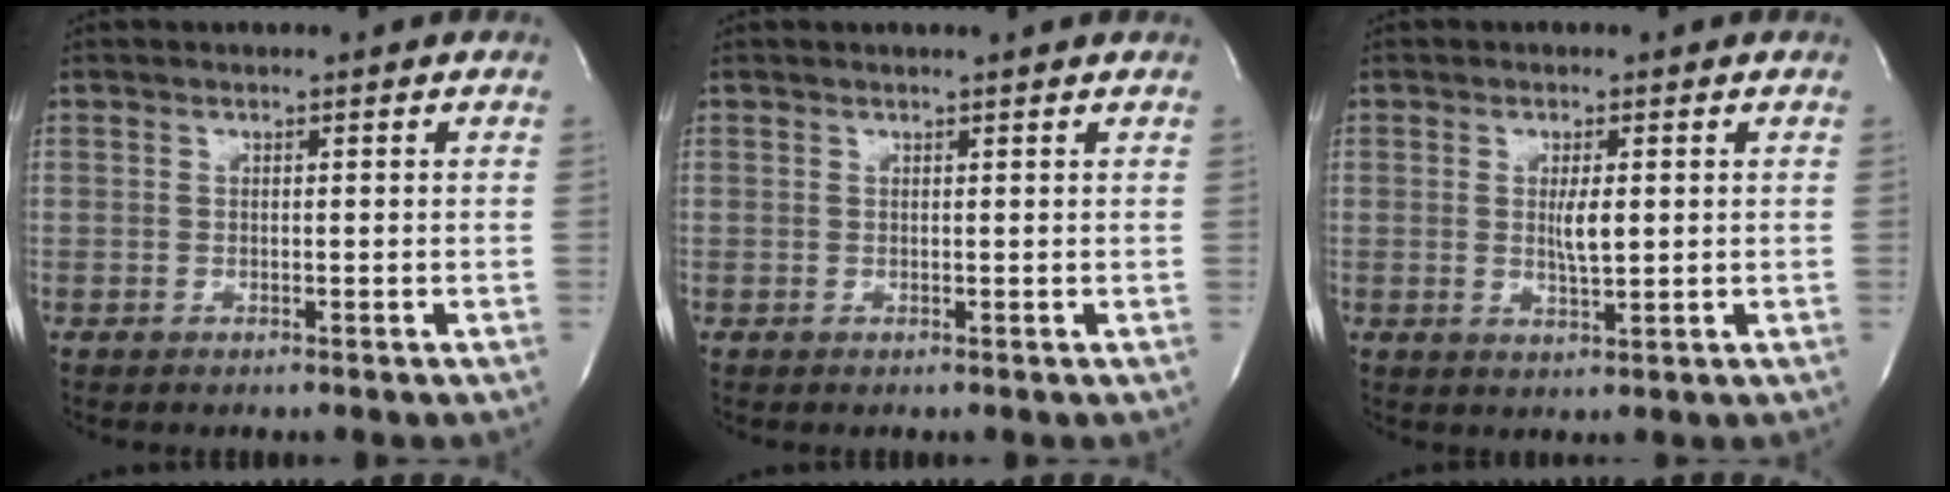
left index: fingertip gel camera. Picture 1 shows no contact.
{"total": 2.1, "force": [2.1, -0.3, 0.5], "torque": [-0.011, 0.004, 0.023]}
{"total": 3.2, "force": [0.4, 0.5, 3.1], "torque": [-0.057, -0.005, 0.009]}